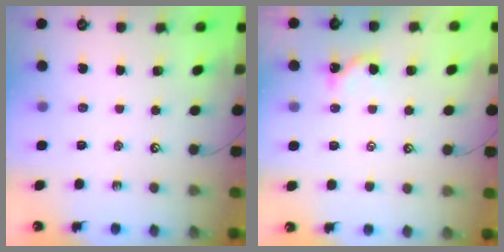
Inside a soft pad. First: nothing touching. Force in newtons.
{"total": 1.1, "press": 1.0, "slide": 0.5}